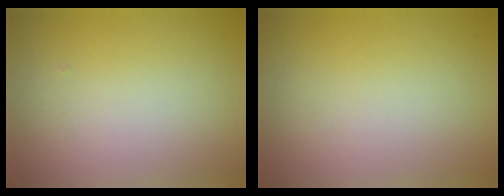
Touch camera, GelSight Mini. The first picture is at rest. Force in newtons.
{"total": 0.0}